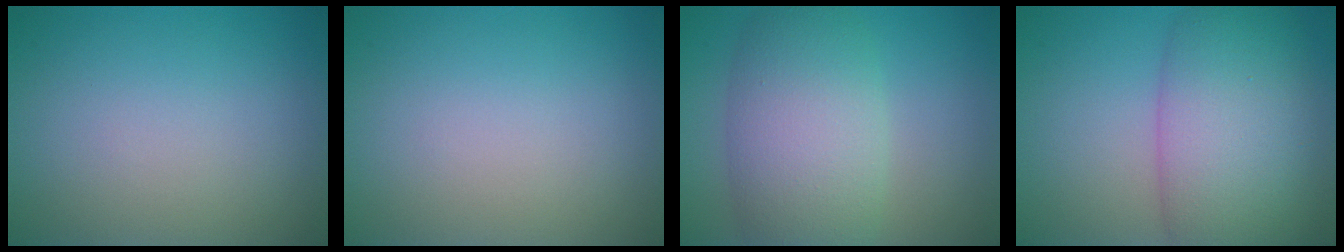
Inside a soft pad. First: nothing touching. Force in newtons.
{"total": 0.0}
{"total": 8.3, "press": 8.2, "slide": 0.3}
{"total": 9.9, "press": 9.9, "slide": 0.2}